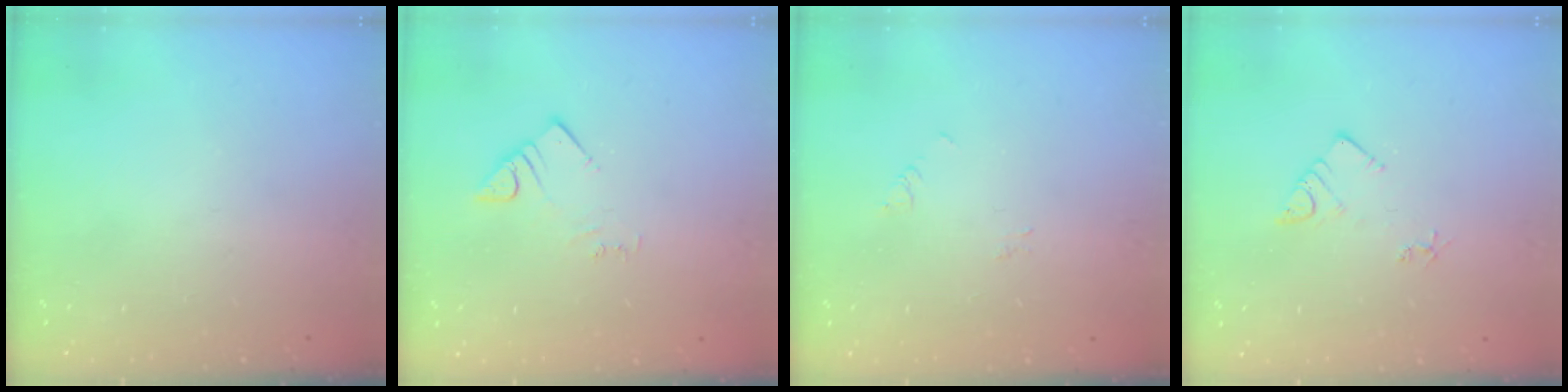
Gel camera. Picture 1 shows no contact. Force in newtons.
{"total": 3.0, "press": 3.0, "slide": 0.4}
{"total": 2.9, "press": 2.9, "slide": 0.3}
{"total": 6.1, "press": 6.0, "slide": 0.4}